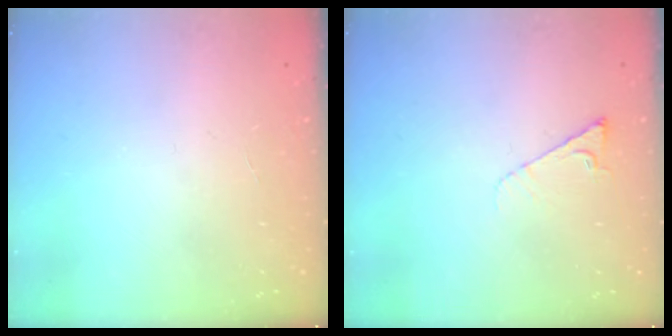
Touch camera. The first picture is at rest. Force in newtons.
{"total": 3.3, "press": 3.2, "slide": 0.6}